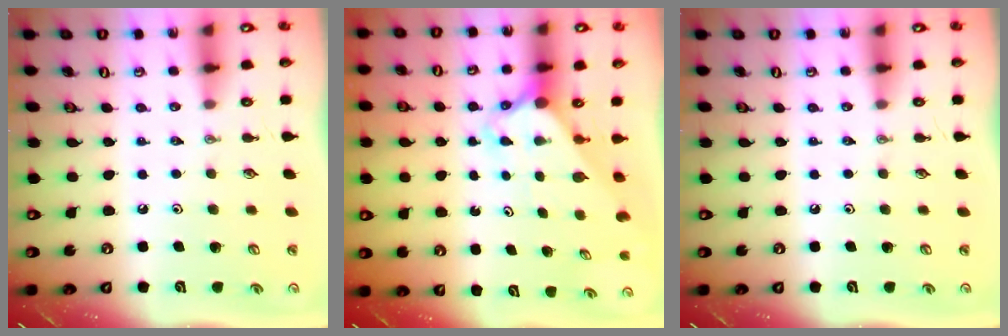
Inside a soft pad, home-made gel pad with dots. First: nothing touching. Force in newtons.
{"total": 2.6, "press": 2.6, "slide": 0.2}
{"total": 0.0}